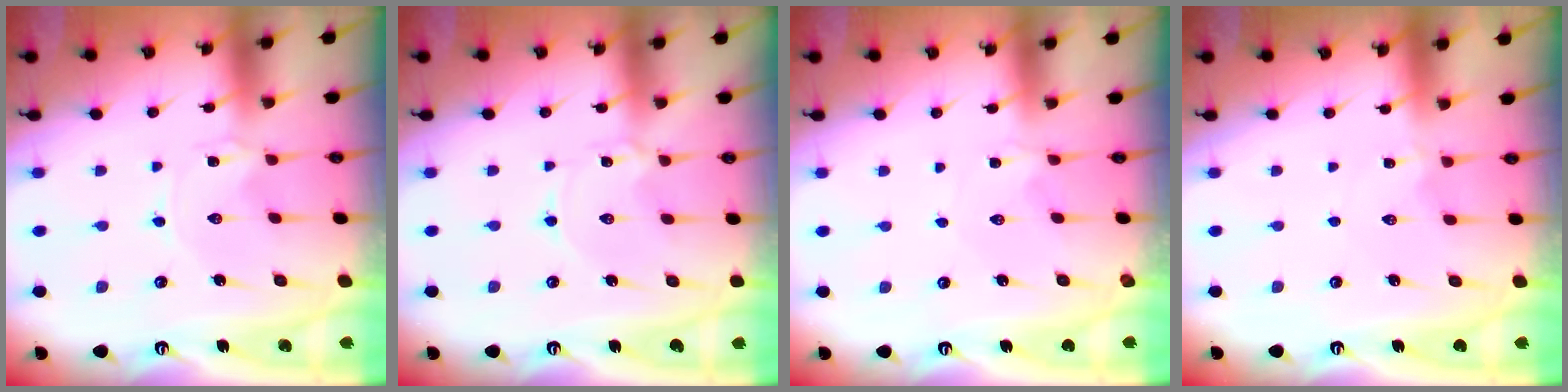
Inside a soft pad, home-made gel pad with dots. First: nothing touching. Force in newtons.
{"total": 2.2, "press": 2.2, "slide": 0.3}
{"total": 1.8, "press": 1.7, "slide": 0.4}
{"total": 1.8, "press": 1.7, "slide": 0.3}